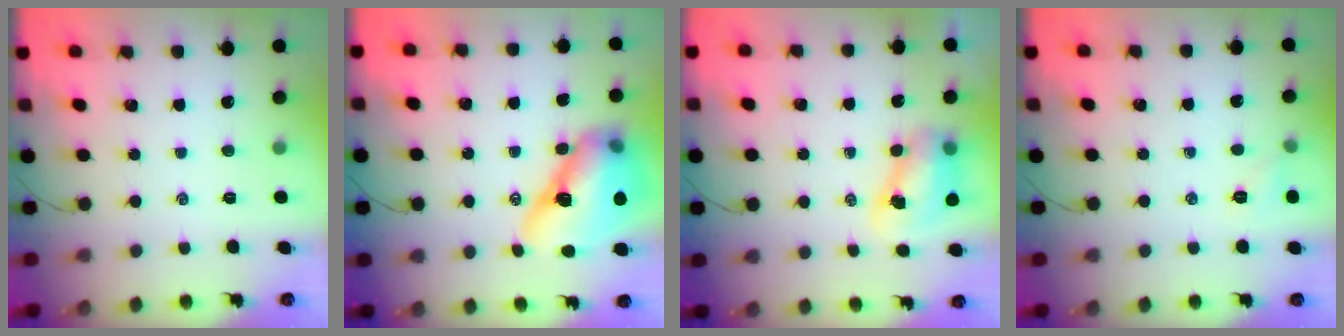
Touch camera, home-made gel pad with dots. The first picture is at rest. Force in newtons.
{"total": 16.8, "press": 16.0, "slide": 4.9}
{"total": 7.8, "press": 7.7, "slide": 1.6}
{"total": 4.9, "press": 4.8, "slide": 1.1}